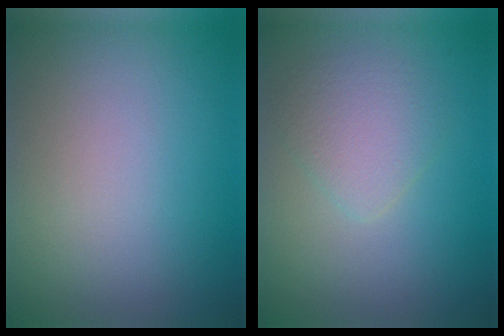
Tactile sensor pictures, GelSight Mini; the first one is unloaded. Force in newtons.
{"total": 2.6, "press": 2.5, "slide": 0.1}